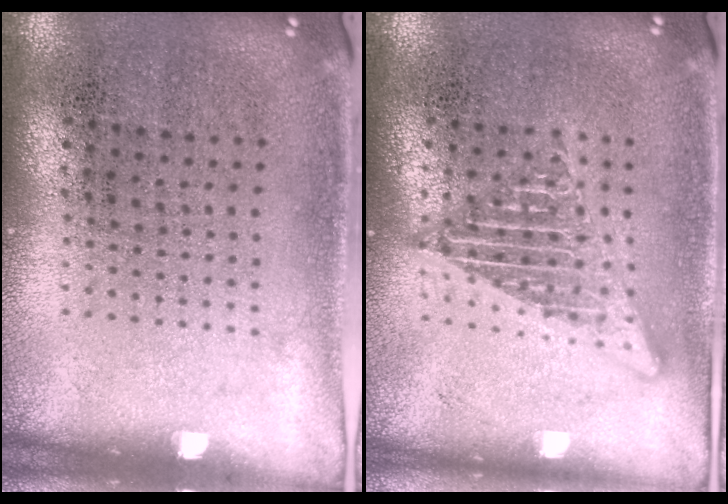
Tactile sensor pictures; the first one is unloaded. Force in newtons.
{"total": 2.2, "press": 2.2, "slide": 0.2}